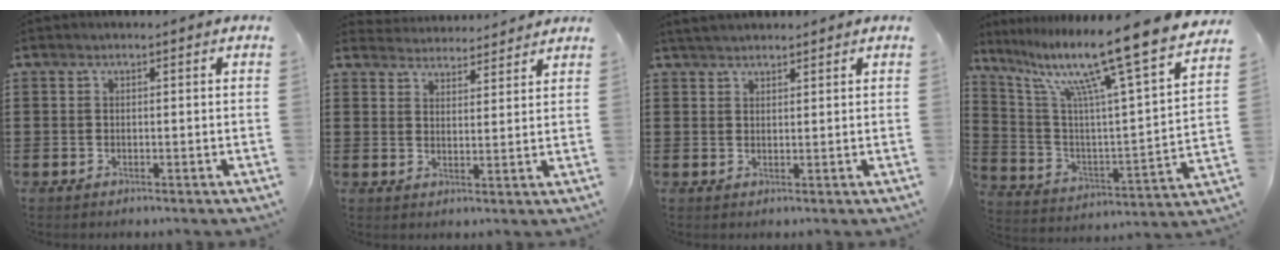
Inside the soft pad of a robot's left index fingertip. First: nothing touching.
{"total": 3.6, "force": [3.6, 0.3, -0.2], "torque": [-0.008, -0.018, 0.064]}
{"total": 0.7, "force": [0.6, 0.4, 0.0], "torque": [-0.002, 0.002, 0.012]}
{"total": 13.7, "force": [10.7, -0.4, 8.5], "torque": [-0.175, -0.085, 0.163]}